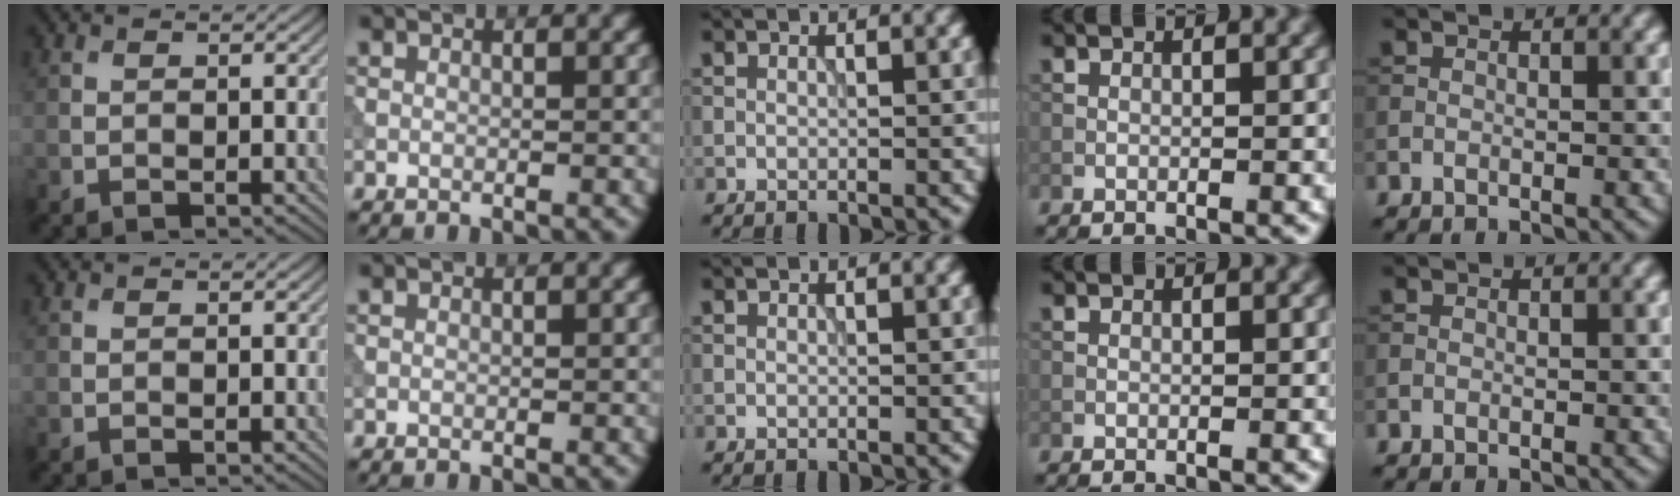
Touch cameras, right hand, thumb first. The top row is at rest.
{}